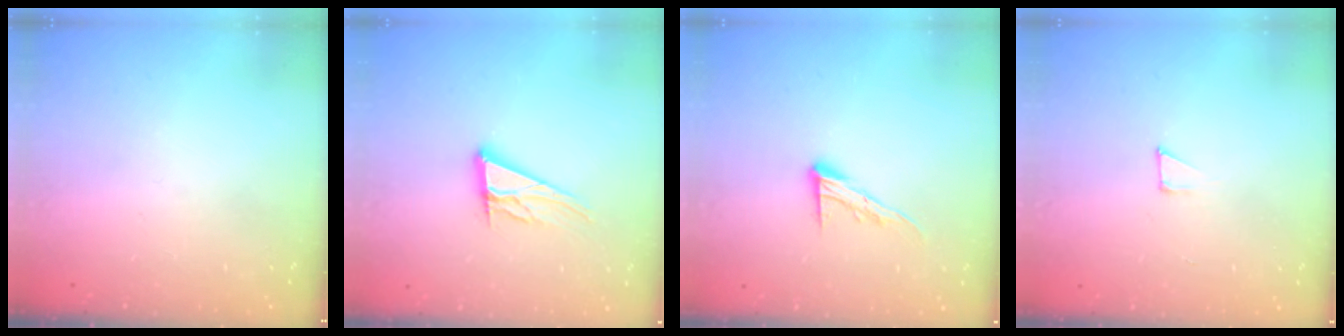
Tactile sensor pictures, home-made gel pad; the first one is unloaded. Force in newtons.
{"total": 13.0, "press": 12.7, "slide": 2.8}
{"total": 9.8, "press": 9.8, "slide": 0.6}
{"total": 4.3, "press": 4.2, "slide": 0.3}